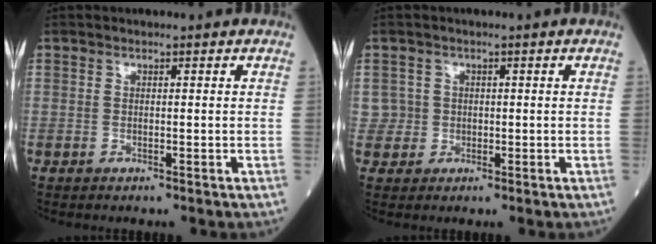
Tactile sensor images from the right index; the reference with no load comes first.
{"total": 2.4, "force": [0.2, 2.3, -0.3], "torque": [0.019, 0.006, 0.000]}